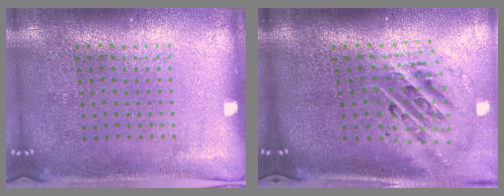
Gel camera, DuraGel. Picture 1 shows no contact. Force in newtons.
{"total": 2.8, "press": 1.9, "slide": 2.1}